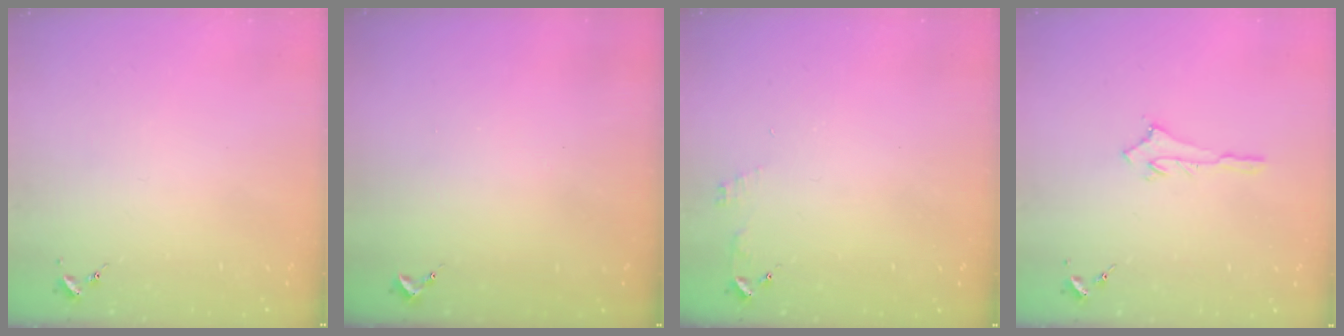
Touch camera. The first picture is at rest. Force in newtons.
{"total": 0.7, "press": 0.7, "slide": 0.1}
{"total": 4.6, "press": 4.5, "slide": 0.4}
{"total": 2.7, "press": 2.7, "slide": 0.2}